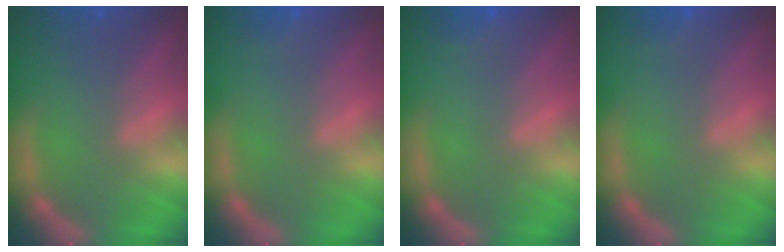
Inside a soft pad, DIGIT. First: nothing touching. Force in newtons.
{"total": 0.9}
{"total": 1.4}
{"total": 0.9}